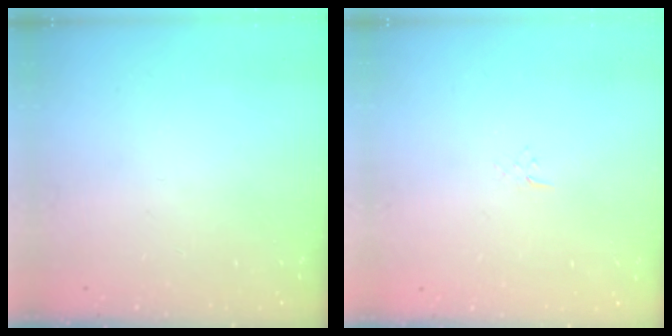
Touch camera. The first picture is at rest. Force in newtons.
{"total": 2.6, "press": 2.6, "slide": 0.3}